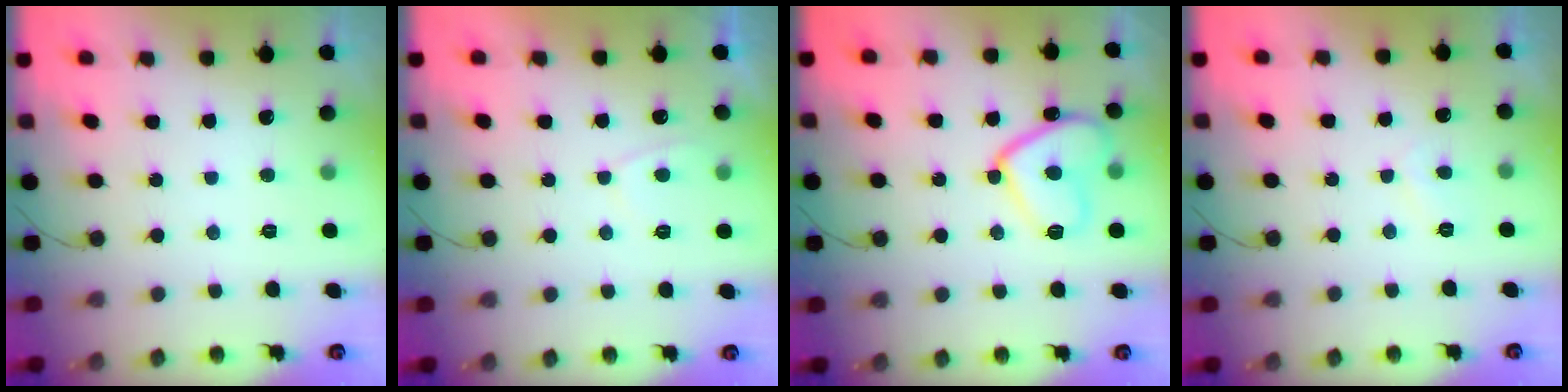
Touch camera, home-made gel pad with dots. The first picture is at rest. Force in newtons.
{"total": 2.1, "press": 2.0, "slide": 0.6}
{"total": 12.5, "press": 12.4, "slide": 1.4}
{"total": 2.0, "press": 1.9, "slide": 0.4}